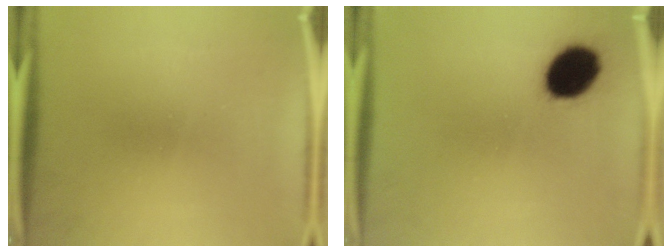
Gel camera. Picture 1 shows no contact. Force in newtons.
{"total": 11.8}